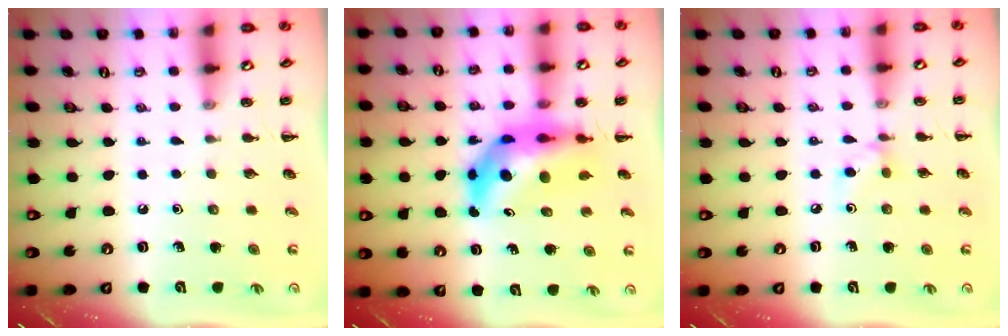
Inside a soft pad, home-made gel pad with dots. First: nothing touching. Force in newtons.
{"total": 9.3, "press": 8.7, "slide": 3.2}
{"total": 5.5, "press": 5.3, "slide": 1.5}